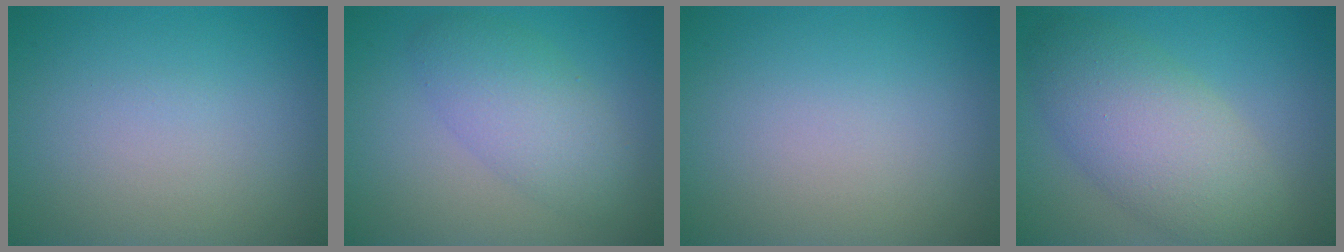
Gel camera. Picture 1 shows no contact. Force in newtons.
{"total": 4.4, "press": 4.4, "slide": 0.1}
{"total": 0.0}
{"total": 7.0, "press": 7.0, "slide": 0.3}